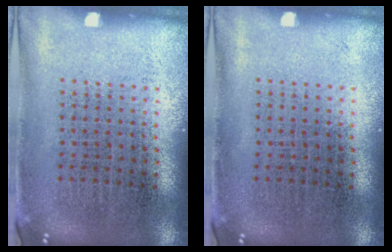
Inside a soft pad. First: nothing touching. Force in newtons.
{"total": 0.0}